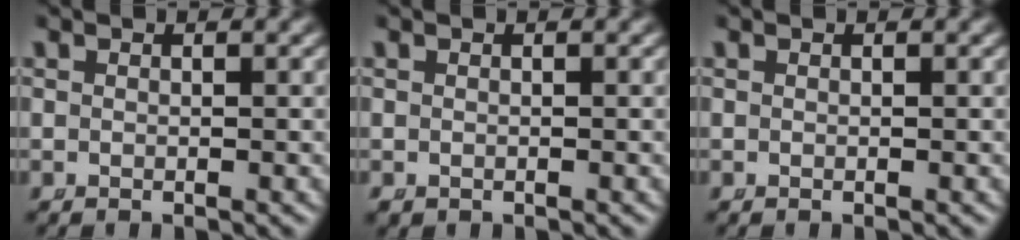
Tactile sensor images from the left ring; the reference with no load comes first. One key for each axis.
{"total": 0.7, "fx": -0.4, "fy": 0.5, "fz": 0.2, "tx": -0.011, "ty": -0.011, "tz": -0.001}
{"total": 0.0}